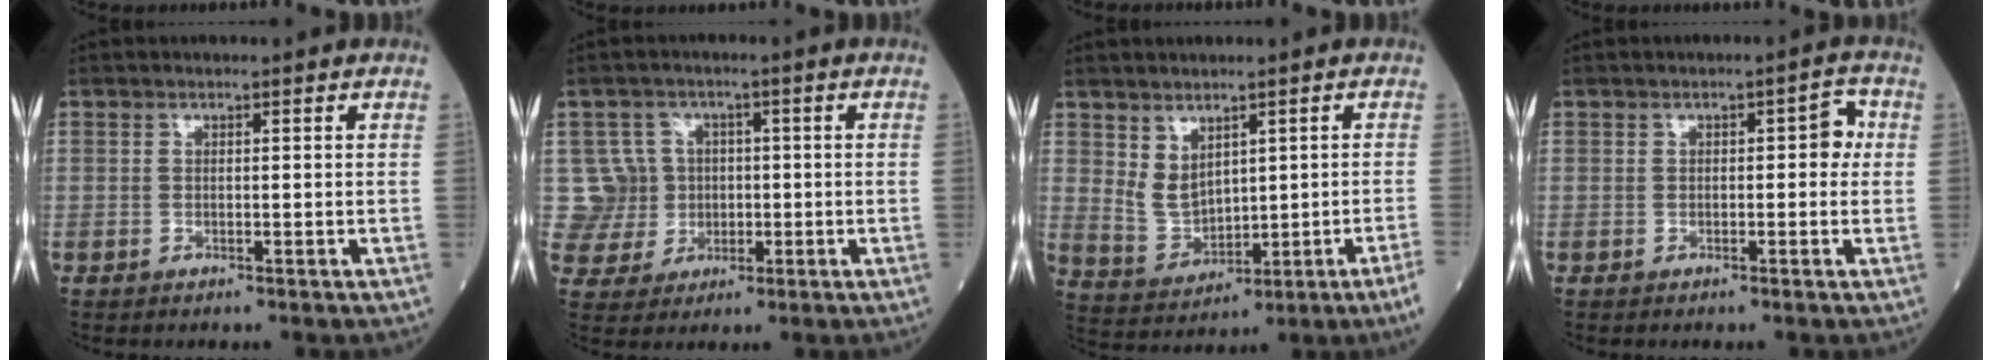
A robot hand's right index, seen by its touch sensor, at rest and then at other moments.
{"total": 6.3, "force": [0.6, 6.3, -0.2], "torque": [0.009, 0.016, 0.019]}
{"total": 5.4, "force": [1.3, 2.1, 4.8], "torque": [-0.096, 0.007, 0.043]}
{"total": 2.9, "force": [0.2, 1.4, 2.6], "torque": [-0.024, 0.013, -0.001]}